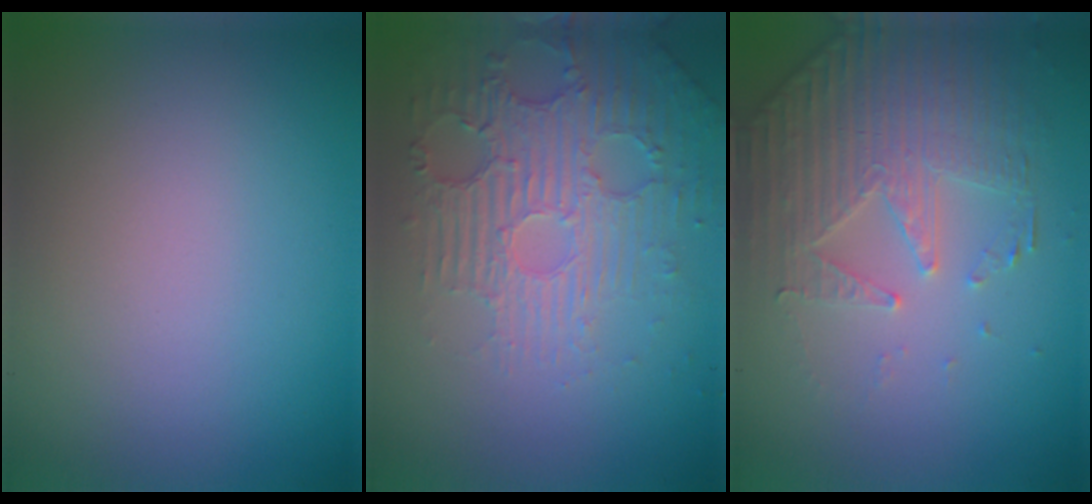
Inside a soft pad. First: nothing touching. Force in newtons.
{"total": 5.9, "press": 3.8, "slide": 4.5}
{"total": 4.9, "press": 3.7, "slide": 3.2}